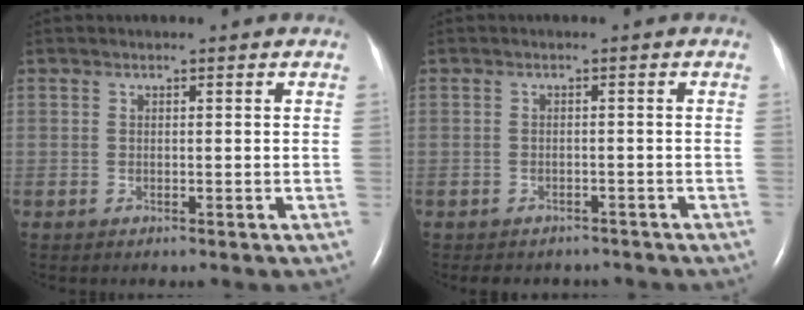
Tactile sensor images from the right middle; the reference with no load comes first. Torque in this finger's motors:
{"motor_torque": [0.46, -0.45, 0.02, 0.02]}